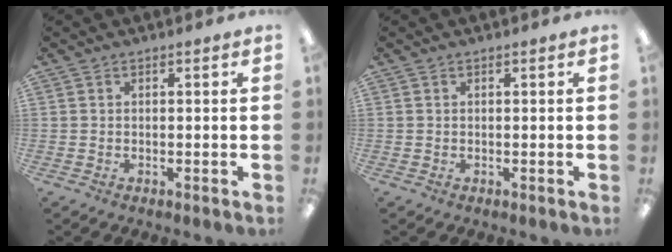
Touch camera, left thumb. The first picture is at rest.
{"total": 0.0}